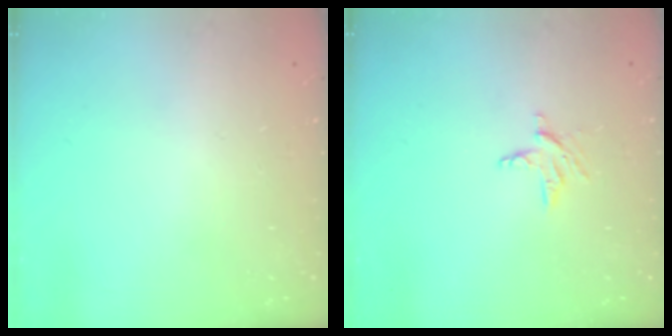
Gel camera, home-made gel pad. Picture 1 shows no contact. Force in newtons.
{"total": 3.6, "press": 3.6, "slide": 0.4}